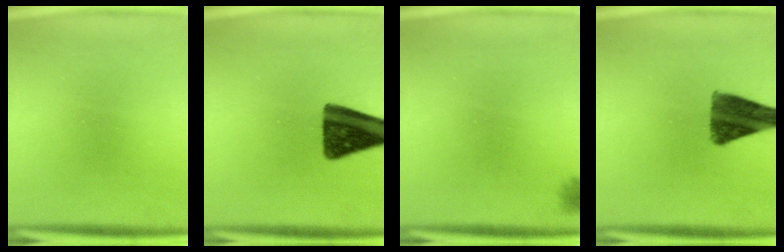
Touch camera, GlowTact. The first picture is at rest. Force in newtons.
{"total": 14.7}
{"total": 1.6}
{"total": 10.7}